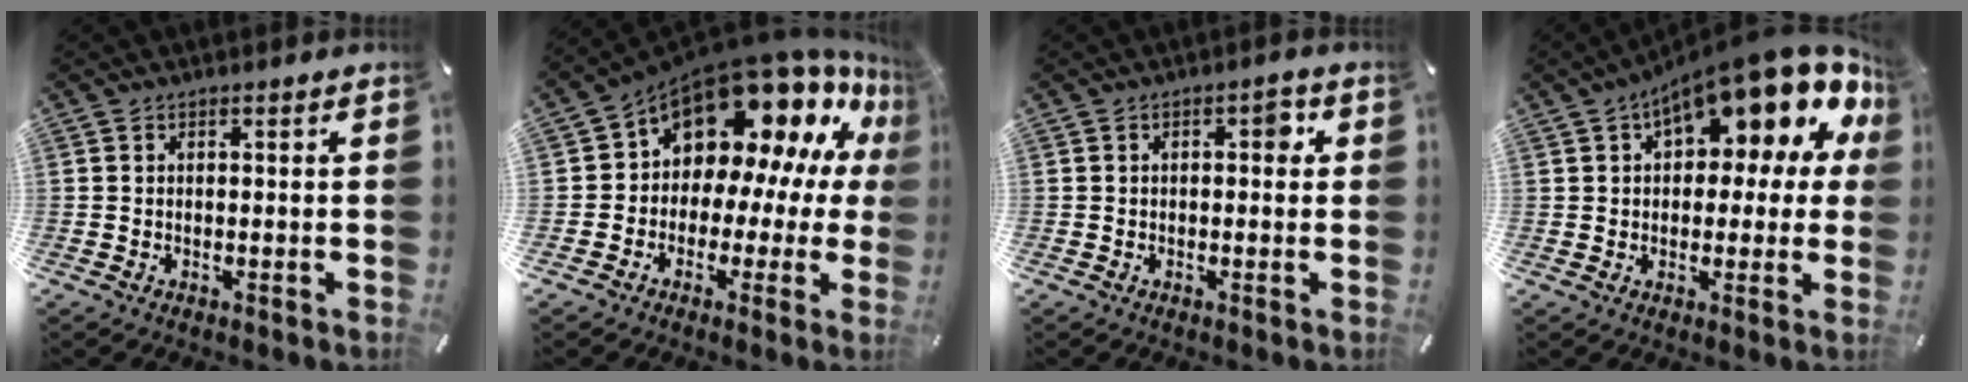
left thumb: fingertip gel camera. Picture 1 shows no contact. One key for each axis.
{"total": 16.3, "fx": 10.5, "fy": 9.7, "fz": 7.8, "tx": -0.118, "ty": -0.105, "tz": 0.187}
{"total": 3.3, "fx": 0.5, "fy": 1.6, "fz": 2.8, "tx": -0.033, "ty": 0.004, "tz": -0.001}
{"total": 17.0, "fx": 9.7, "fy": 6.8, "fz": 12.2, "tx": -0.170, "ty": -0.065, "tz": 0.156}